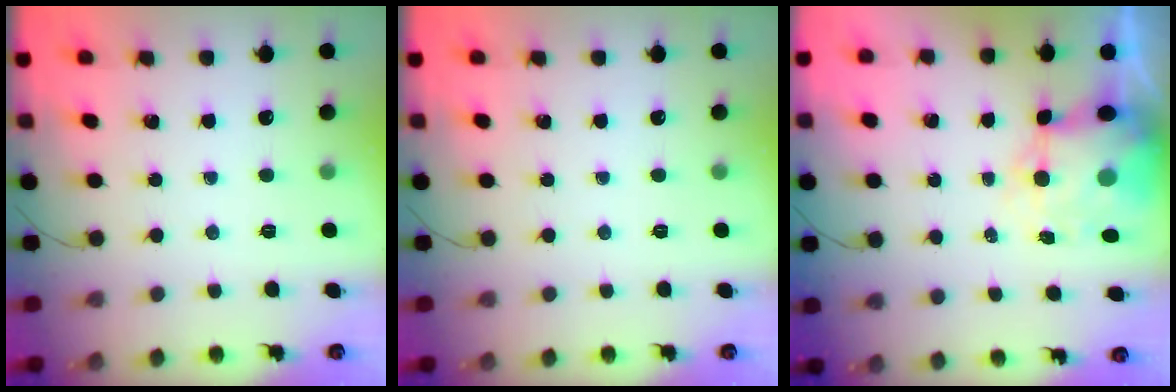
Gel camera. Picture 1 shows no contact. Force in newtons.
{"total": 0.0}
{"total": 8.9, "press": 8.6, "slide": 2.2}